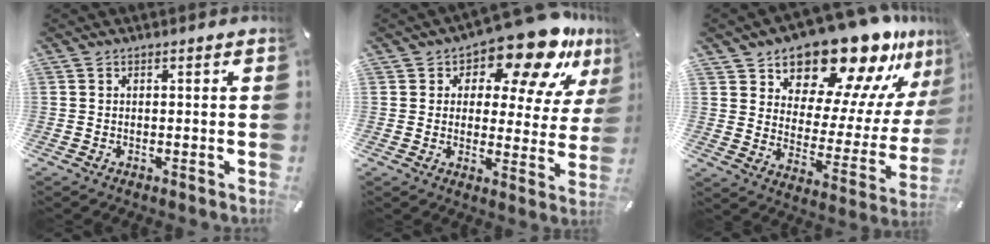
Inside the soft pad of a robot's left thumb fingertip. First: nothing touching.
{"total": 15.5, "force": [11.0, 6.5, 8.7], "torque": [-0.128, -0.079, 0.184]}
{"total": 19.6, "force": [16.0, 8.5, 7.4], "torque": [-0.099, -0.134, 0.268]}